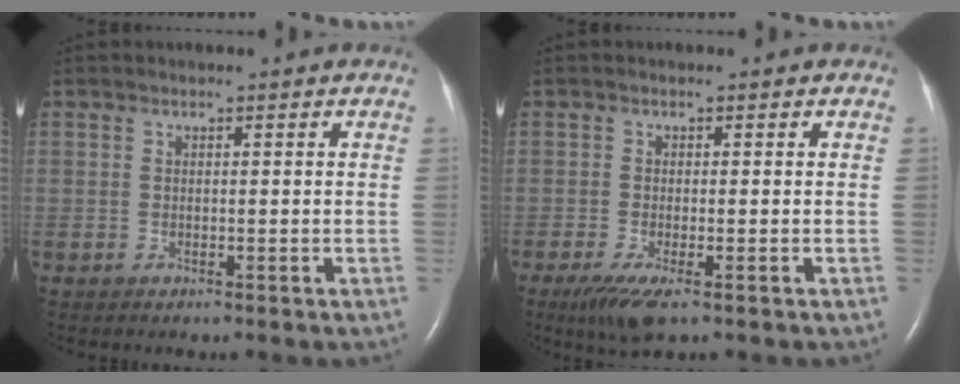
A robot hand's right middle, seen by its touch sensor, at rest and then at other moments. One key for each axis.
{"total": 4.7, "fx": -2.8, "fy": 0.9, "fz": 3.7, "tx": -0.074, "ty": -0.015, "tz": -0.047}